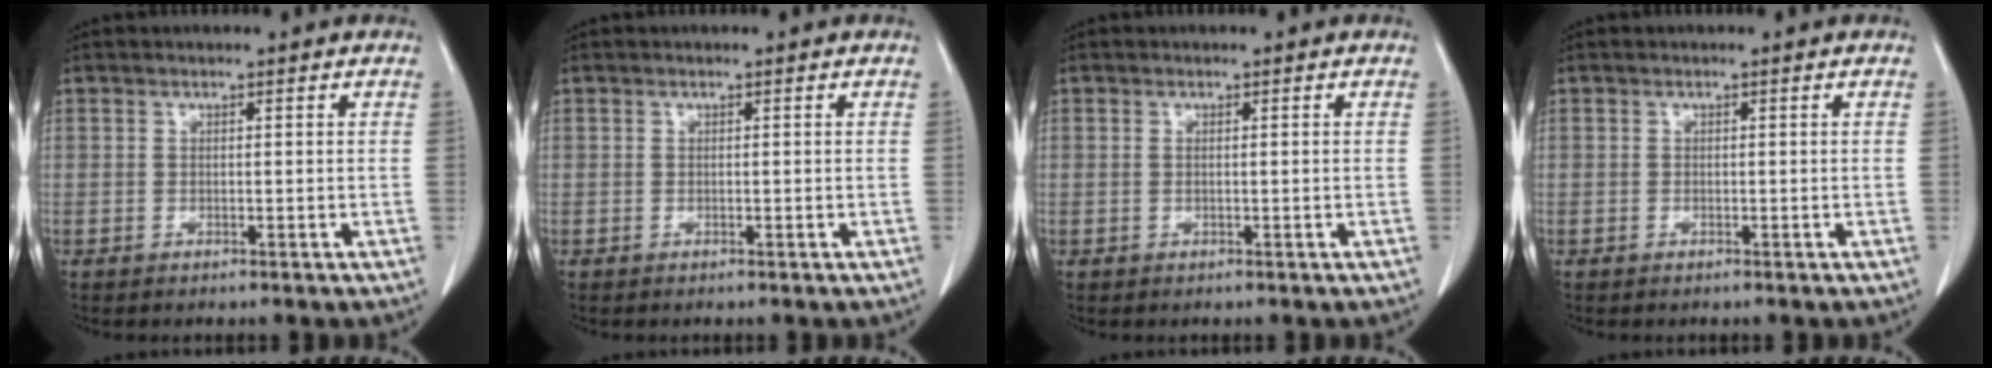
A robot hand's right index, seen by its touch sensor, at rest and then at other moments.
{"total": 0.0}
{"total": 0.8, "force": [0.0, 0.1, 0.7], "torque": [-0.018, 0.002, 0.004]}
{"total": 0.0}